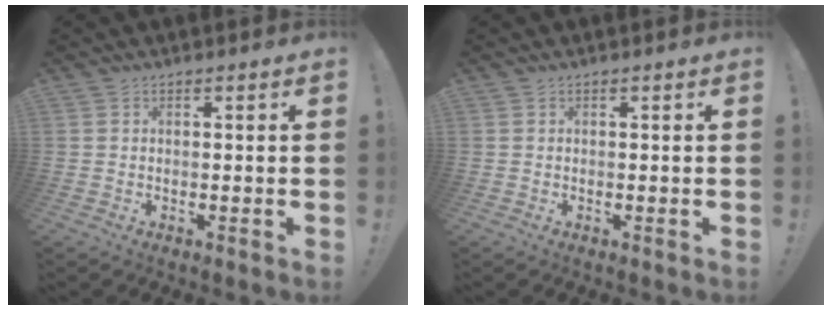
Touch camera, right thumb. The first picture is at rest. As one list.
[{"total": 0.0}]